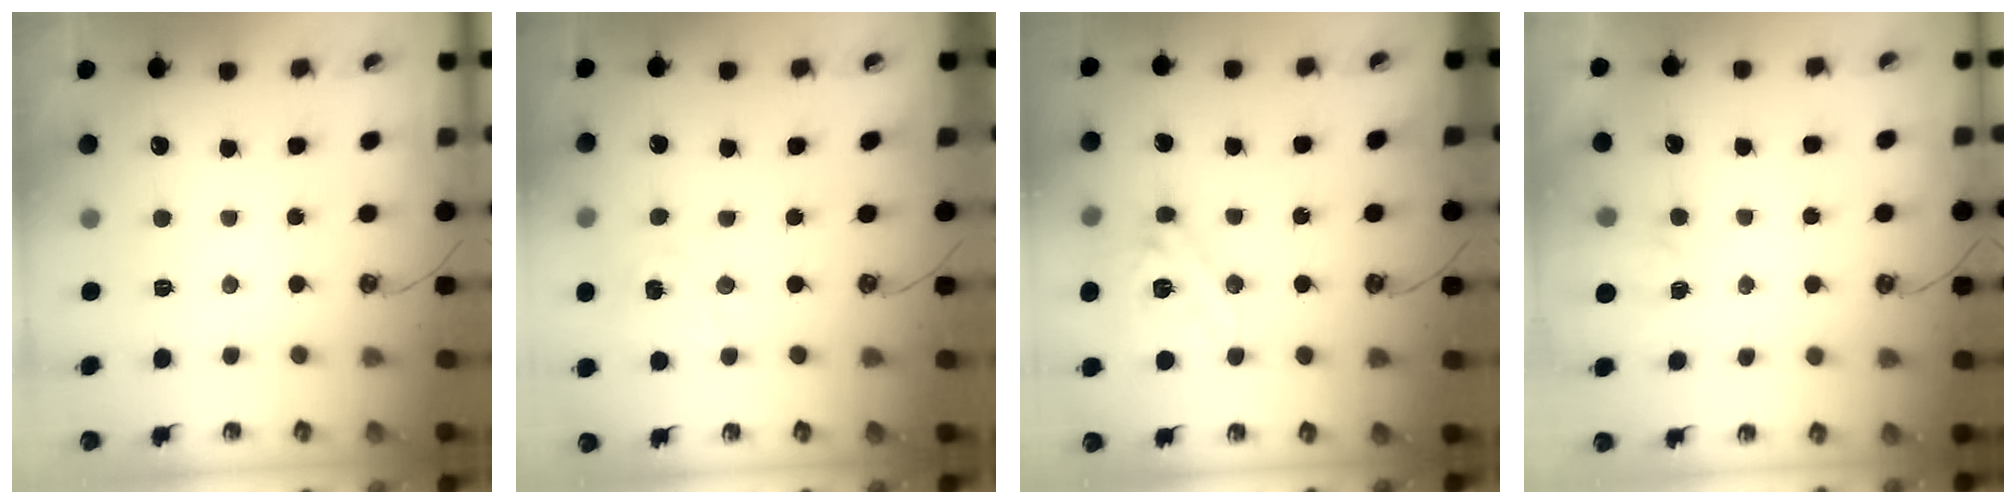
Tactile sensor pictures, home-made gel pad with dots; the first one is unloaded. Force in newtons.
{"total": 3.2, "press": 3.2, "slide": 0.4}
{"total": 17.3, "press": 17.1, "slide": 2.6}
{"total": 4.0, "press": 4.0, "slide": 0.5}